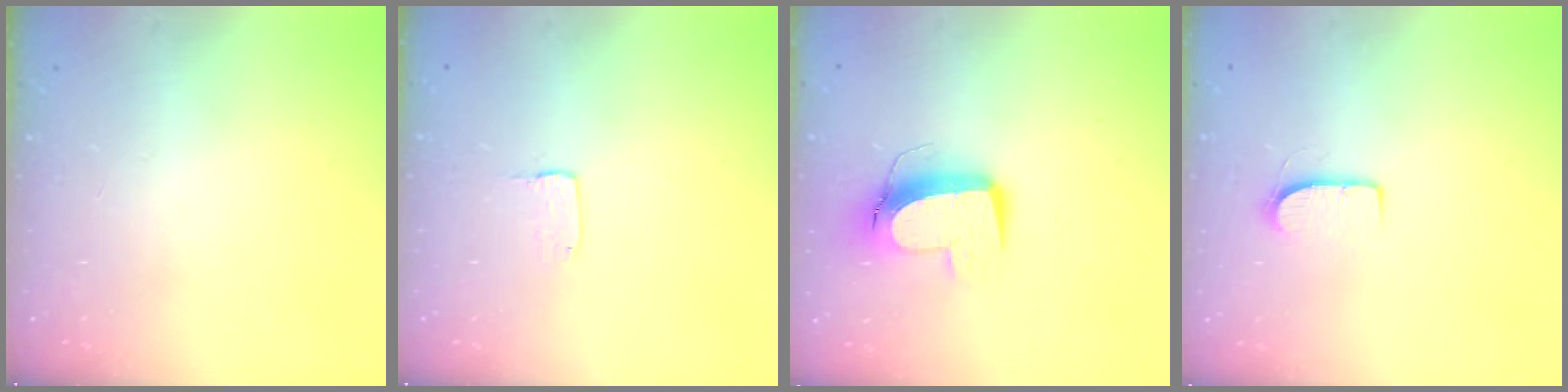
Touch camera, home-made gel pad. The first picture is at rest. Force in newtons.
{"total": 1.3, "press": 1.2, "slide": 0.1}
{"total": 11.2, "press": 11.1, "slide": 1.2}
{"total": 7.0, "press": 7.0, "slide": 0.5}